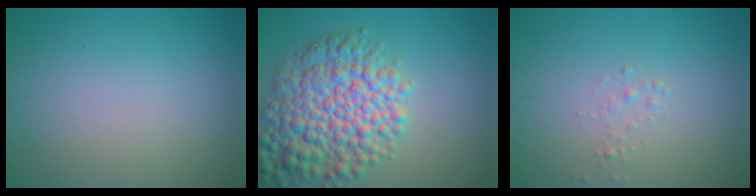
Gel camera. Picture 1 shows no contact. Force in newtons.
{"total": 8.8, "press": 8.8, "slide": 0.3}
{"total": 0.8, "press": 0.8, "slide": 0.0}